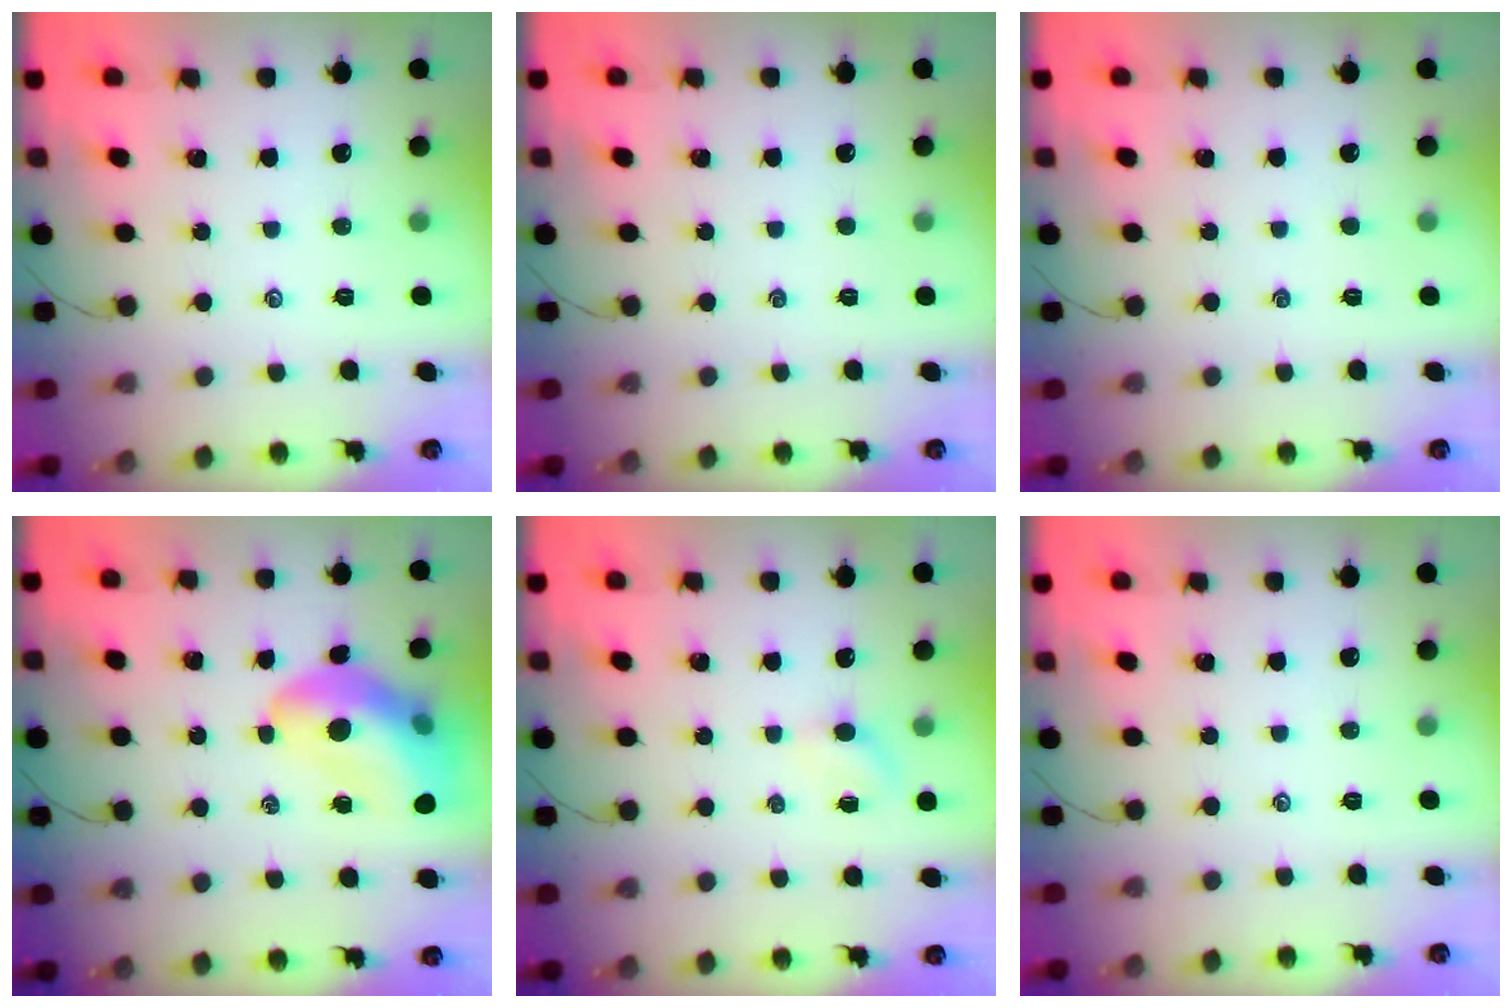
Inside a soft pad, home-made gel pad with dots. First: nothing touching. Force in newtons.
{"total": 0.0}
{"total": 0.0}
{"total": 15.6, "press": 15.0, "slide": 4.4}
{"total": 2.1, "press": 2.0, "slide": 0.7}
{"total": 0.0}